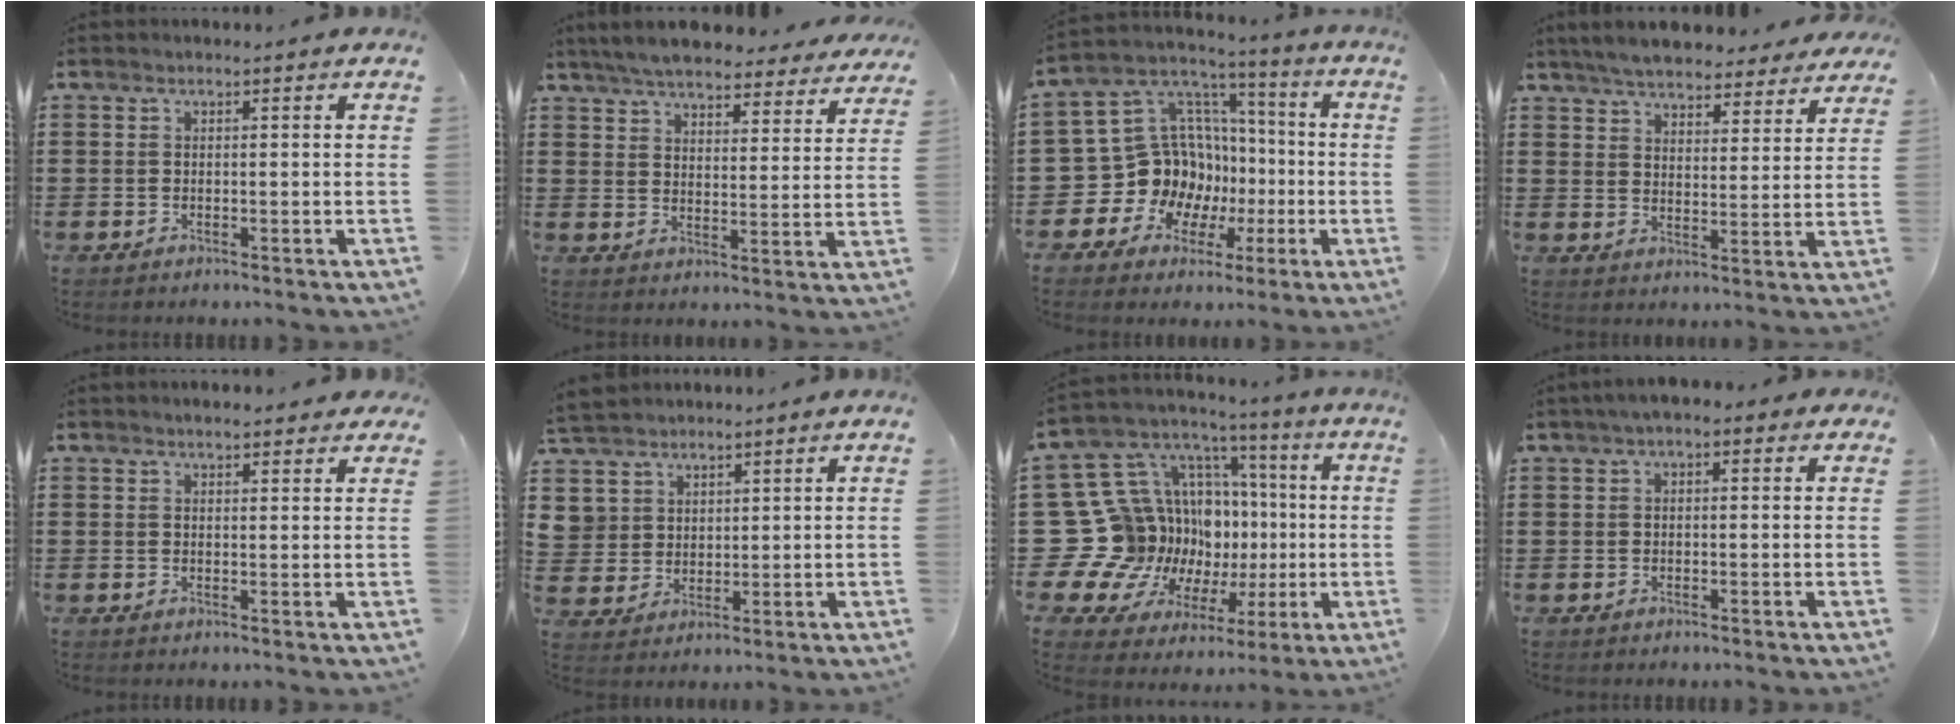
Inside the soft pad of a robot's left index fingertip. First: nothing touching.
{"total": 5.9, "force": [5.7, 0.4, 1.5], "torque": [-0.053, -0.026, 0.102]}
{"total": 13.8, "force": [-2.0, 12.9, 4.3], "torque": [-0.134, -0.031, -0.012]}
{"total": 5.4, "force": [5.3, 0.6, 1.0], "torque": [-0.044, -0.022, 0.095]}
{"total": 2.0, "force": [1.8, 0.4, 0.6], "torque": [-0.015, 0.007, 0.035]}
{"total": 5.2, "force": [3.5, 3.8, -0.3], "torque": [-0.025, -0.003, 0.067]}
{"total": 18.3, "force": [-0.9, 16.8, 7.1], "torque": [-0.175, -0.037, 0.030]}
{"total": 1.7, "force": [0.2, 1.0, 1.4], "torque": [-0.029, 0.007, 0.001]}